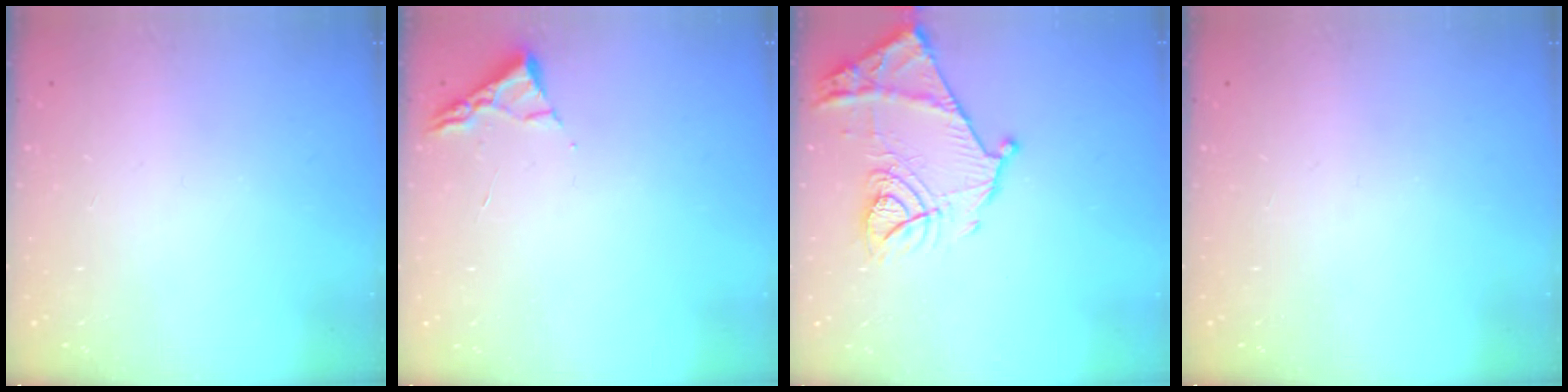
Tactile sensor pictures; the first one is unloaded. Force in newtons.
{"total": 3.0, "press": 2.9, "slide": 0.4}
{"total": 16.5, "press": 16.4, "slide": 1.4}
{"total": 0.0}